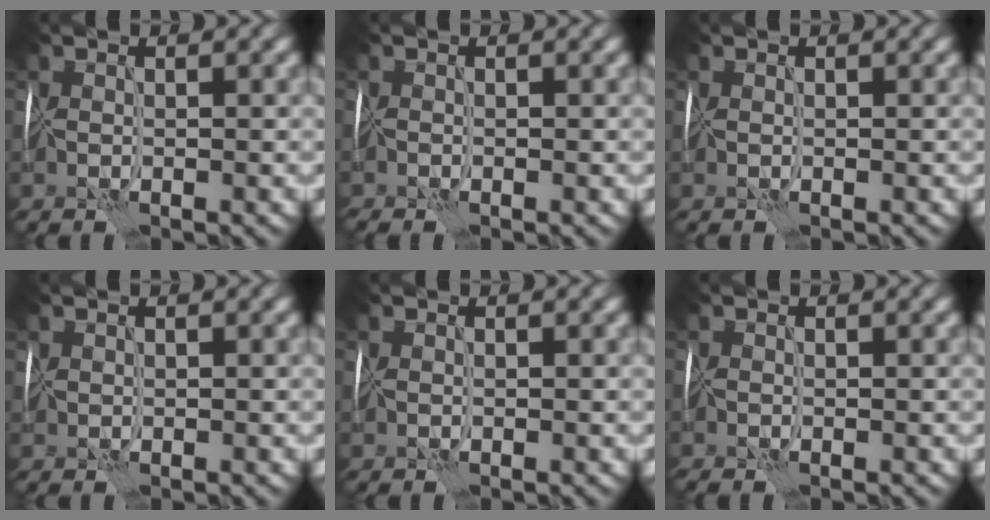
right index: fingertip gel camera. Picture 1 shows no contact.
{"total": 1.0, "force": [-1.0, 0.0, 0.1], "torque": [-0.004, -0.004, -0.018]}
{"total": 0.0}
{"total": 0.6, "force": [0.6, 0.2, 0.0], "torque": [0.000, 0.004, 0.009]}
{"total": 0.0}
{"total": 0.8, "force": [-0.7, 0.1, 0.3], "torque": [-0.005, -0.004, -0.011]}